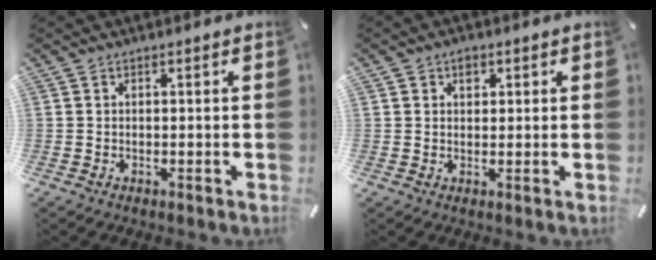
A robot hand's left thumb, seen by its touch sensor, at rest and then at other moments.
{"total": 2.3, "force": [0.8, 1.9, 1.0], "torque": [-0.007, -0.002, 0.010]}